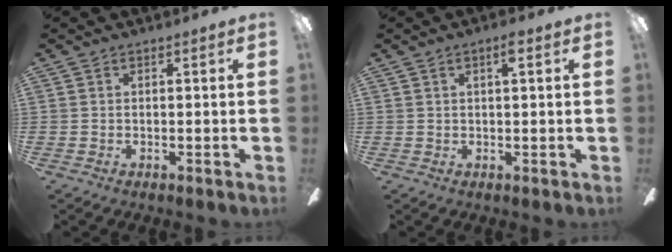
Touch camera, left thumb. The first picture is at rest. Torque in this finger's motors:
{"motor_torque": [0.25, 0.15, -0.02, -0.08, 0.03]}